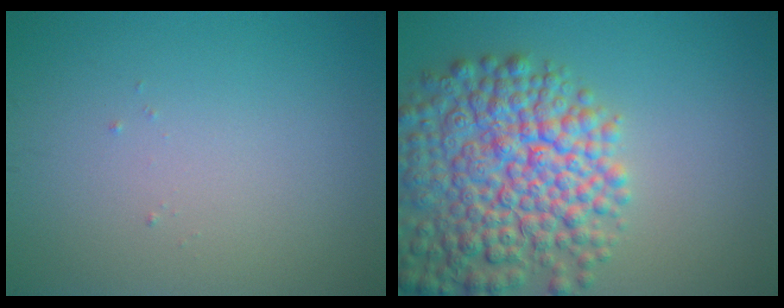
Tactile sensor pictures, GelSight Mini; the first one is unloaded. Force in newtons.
{"total": 10.0, "press": 10.0, "slide": 0.6}